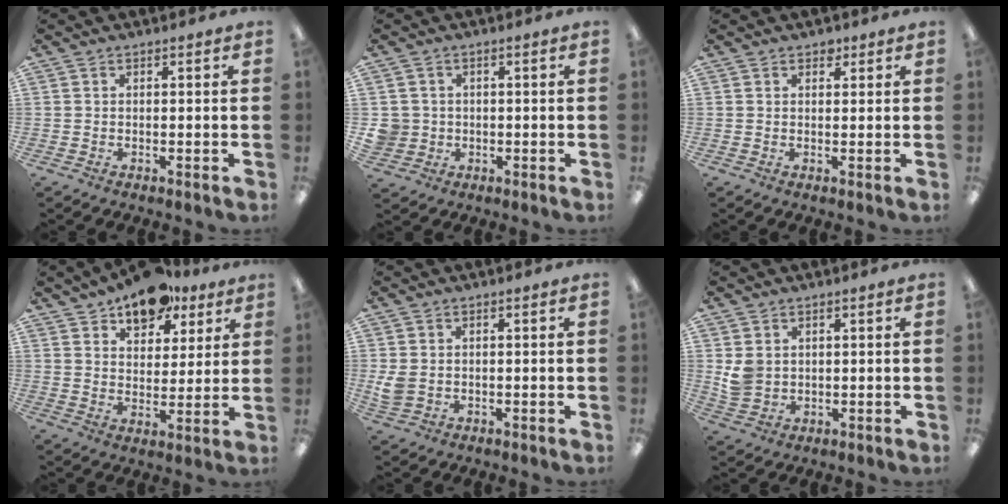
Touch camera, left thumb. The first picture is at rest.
{"total": 3.9, "force": [0.0, 3.9, 0.3], "torque": [-0.007, 0.007, 0.000]}
{"total": 2.1, "force": [1.5, 1.2, 0.8], "torque": [0.000, -0.005, 0.024]}
{"total": 13.5, "force": [10.1, 7.1, 5.5], "torque": [-0.077, -0.056, 0.183]}
{"total": 3.6, "force": [0.5, 2.9, 2.0], "torque": [-0.029, 0.002, 0.012]}
{"total": 4.6, "force": [1.7, 3.8, 2.1], "torque": [-0.036, 0.001, 0.036]}